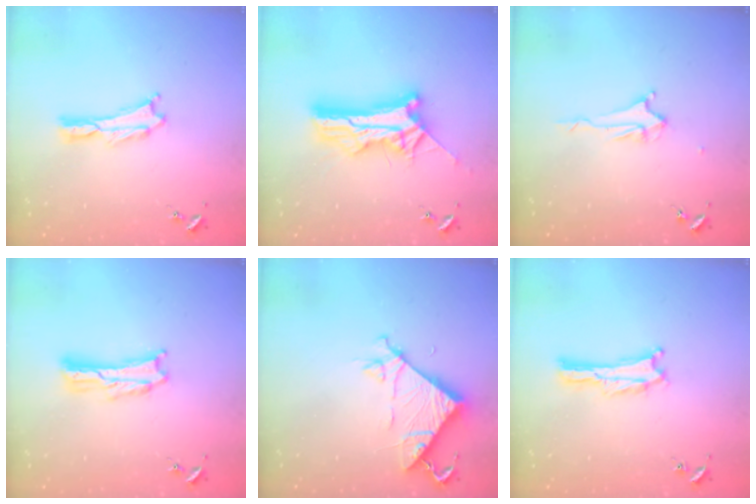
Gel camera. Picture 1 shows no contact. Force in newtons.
{"total": 12.6, "press": 12.6, "slide": 1.2}
{"total": 2.2, "press": 2.2, "slide": 0.3}
{"total": 2.4, "press": 2.4, "slide": 0.3}
{"total": 7.5, "press": 7.5, "slide": 0.5}
{"total": 0.0}